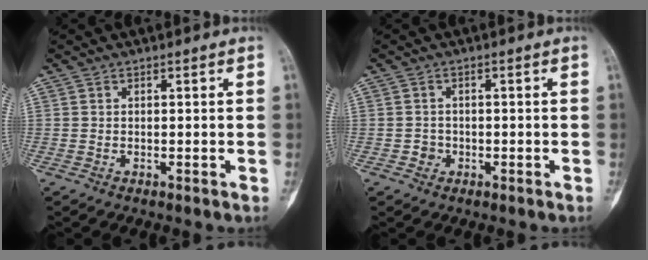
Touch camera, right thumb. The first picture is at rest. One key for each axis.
{"total": 1.6, "fx": -0.6, "fy": 1.4, "fz": 0.3, "tx": 0.004, "ty": 0.007, "tz": -0.013}